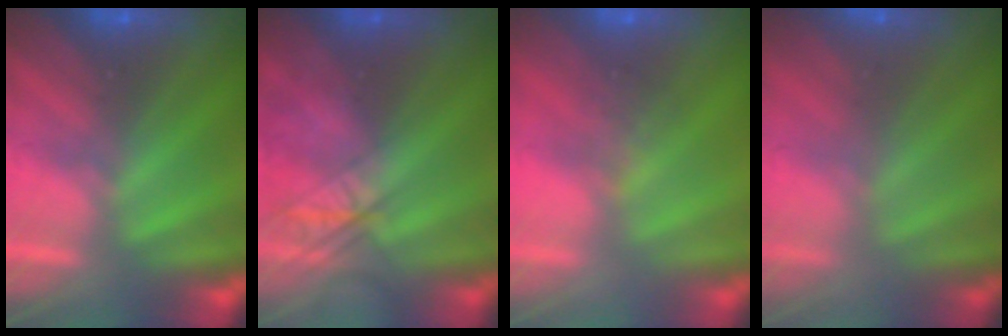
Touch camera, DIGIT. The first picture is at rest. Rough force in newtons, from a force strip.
{"total": 2.5}
{"total": 5.0}
{"total": 2.8}